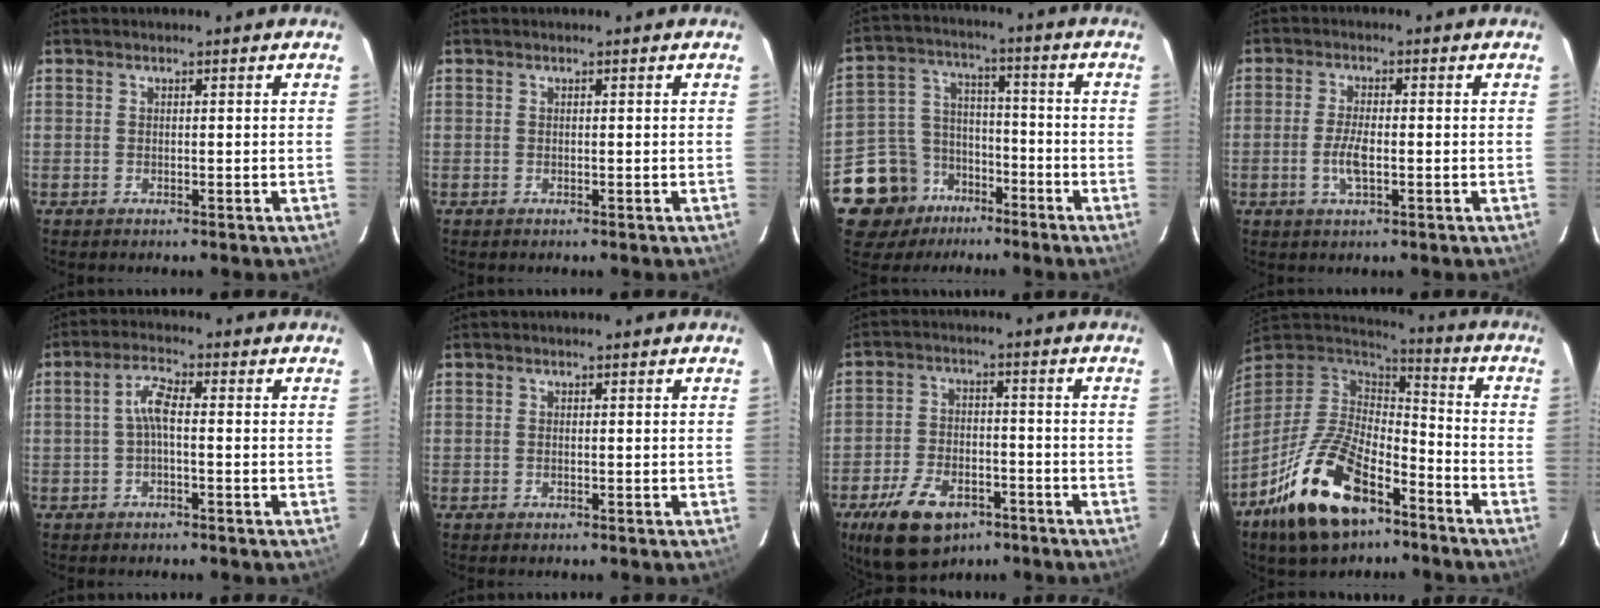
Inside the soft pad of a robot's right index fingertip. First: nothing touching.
{"total": 0.0}
{"total": 12.5, "force": [-8.2, 9.1, 2.5], "torque": [-0.085, 0.045, -0.134]}
{"total": 4.6, "force": [-1.2, 1.6, 4.2], "torque": [-0.087, -0.002, -0.023]}
{"total": 3.8, "force": [-0.6, 0.9, 3.6], "torque": [-0.076, 0.013, -0.012]}
{"total": 0.0}
{"total": 14.1, "force": [-8.5, 7.9, 8.1], "torque": [-0.181, -0.006, -0.140]}
{"total": 21.5, "force": [-12.6, 10.4, 14.0], "torque": [-0.291, -0.017, -0.223]}